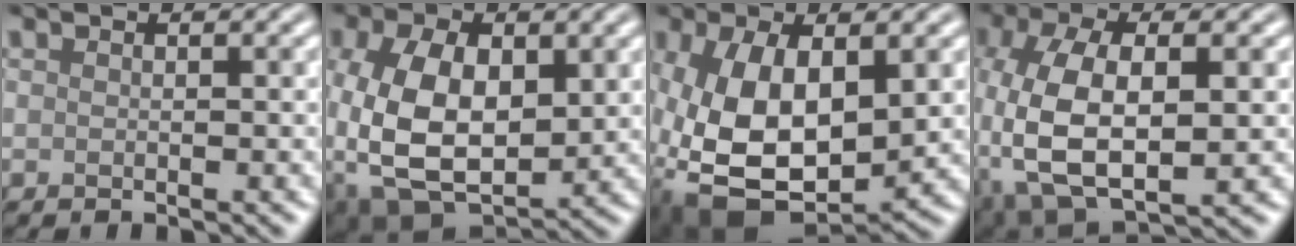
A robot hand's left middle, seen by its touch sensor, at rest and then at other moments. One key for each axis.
{"total": 10.2, "fx": 0.1, "fy": 6.4, "fz": 7.9, "tx": -0.173, "ty": -0.004, "tz": 0.007}
{"total": 12.6, "fx": -1.0, "fy": 7.4, "fz": 10.2, "tx": -0.226, "ty": -0.033, "tz": -0.002}
{"total": 10.9, "fx": -2.1, "fy": 5.6, "fz": 9.1, "tx": -0.207, "ty": -0.008, "tz": -0.037}